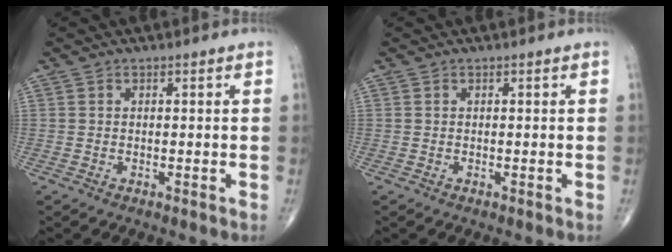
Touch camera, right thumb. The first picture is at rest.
{"total": 0.0}